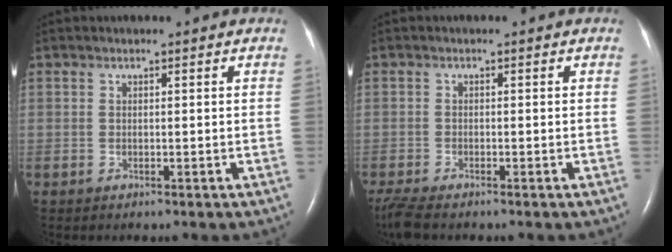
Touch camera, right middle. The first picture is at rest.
{"total": 4.2, "force": [-3.5, 0.6, 2.2], "torque": [-0.054, -0.016, -0.063]}